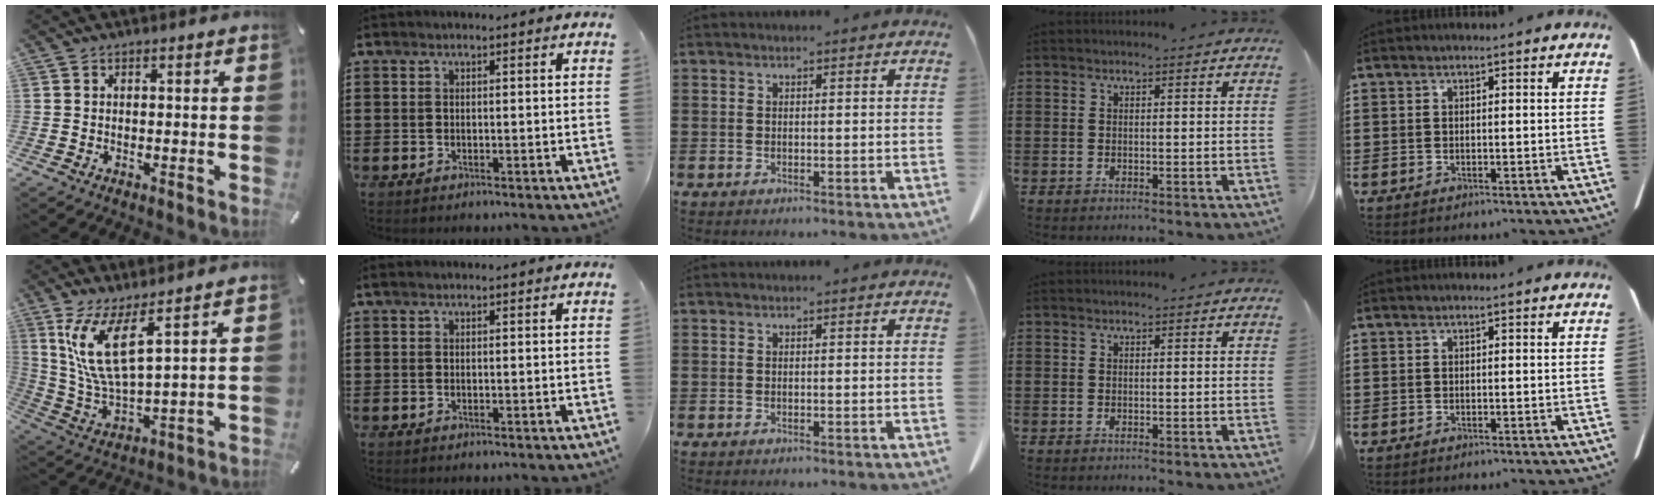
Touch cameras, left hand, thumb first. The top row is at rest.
{"thumb": {"total": 12.8, "force": [6.7, 3.8, 10.2], "torque": [-0.238, -0.026, 0.119]}}